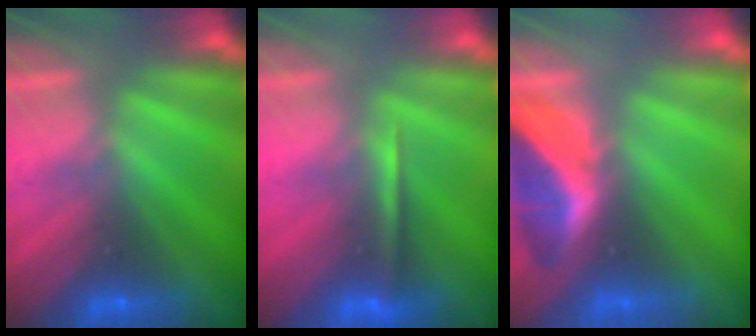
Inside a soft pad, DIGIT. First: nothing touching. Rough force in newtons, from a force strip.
{"total": 1.3}
{"total": 1.8}